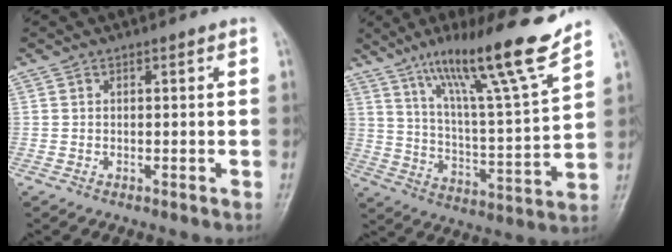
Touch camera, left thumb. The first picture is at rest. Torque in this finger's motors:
{"motor_torque": [0.44, 0.48, 1.45, -1.33, 0.16]}